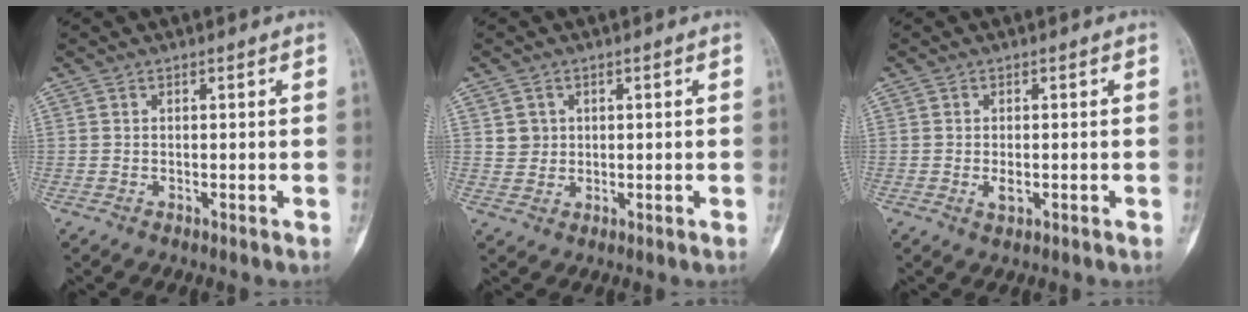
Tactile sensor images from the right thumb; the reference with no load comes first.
{"total": 2.7, "force": [0.9, 2.5, 0.5], "torque": [0.005, -0.003, 0.016]}
{"total": 2.0, "force": [-0.4, 1.1, 1.6], "torque": [-0.028, -0.001, -0.003]}